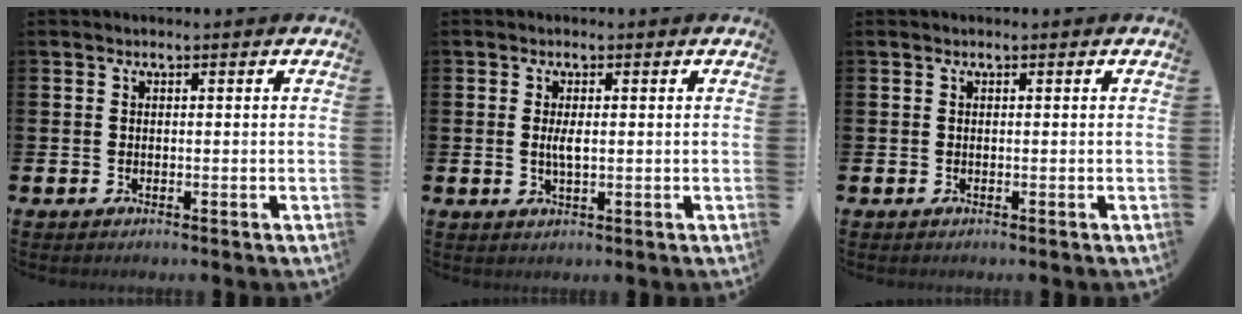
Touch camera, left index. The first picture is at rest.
{"total": 2.2, "force": [0.2, 0.8, 2.0], "torque": [-0.037, 0.001, 0.001]}
{"total": 0.0}